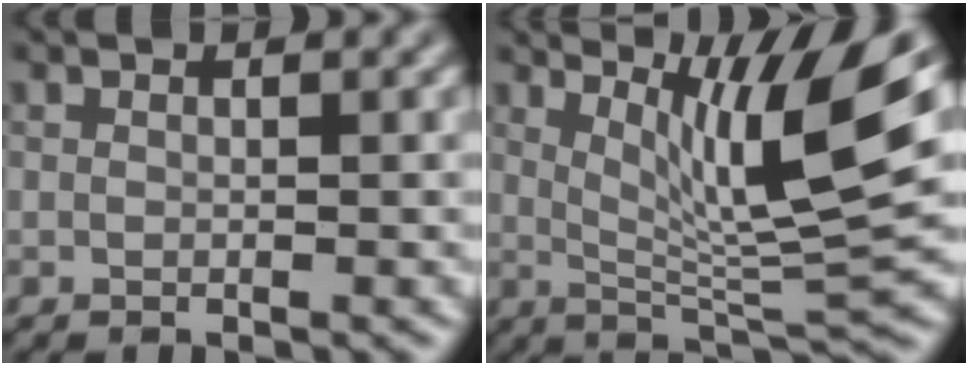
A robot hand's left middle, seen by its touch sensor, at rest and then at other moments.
{"total": 9.0, "force": [3.3, 1.3, 8.2], "torque": [-0.131, -0.007, 0.064]}